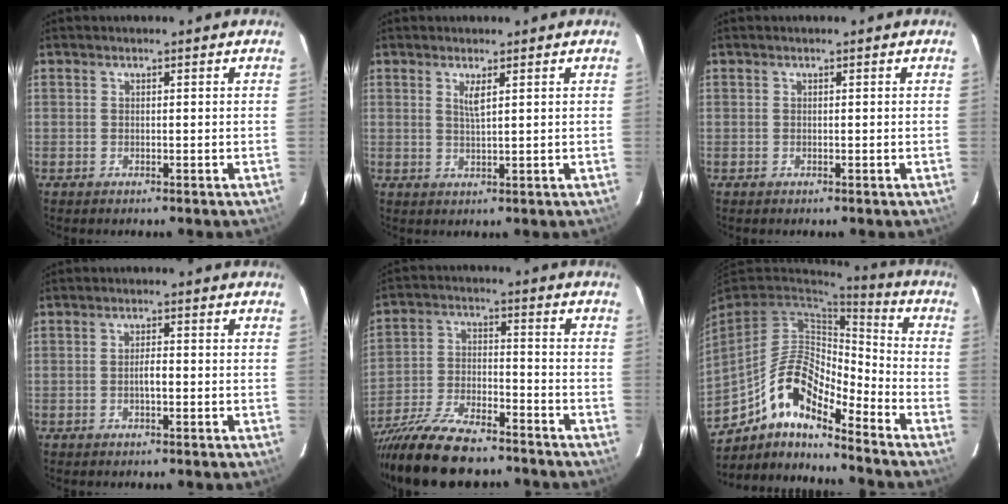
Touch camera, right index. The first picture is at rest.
{"total": 2.2, "force": [1.1, 0.3, 1.9], "torque": [-0.036, -0.003, 0.019]}
{"total": 0.0}
{"total": 1.8, "force": [-0.5, 0.5, 1.6], "torque": [-0.030, 0.005, -0.011]}
{"total": 18.1, "force": [-14.6, 5.4, 9.2], "torque": [-0.189, -0.035, -0.245]}
{"total": 14.3, "force": [-9.9, 4.6, 9.2], "torque": [-0.166, 0.006, -0.186]}